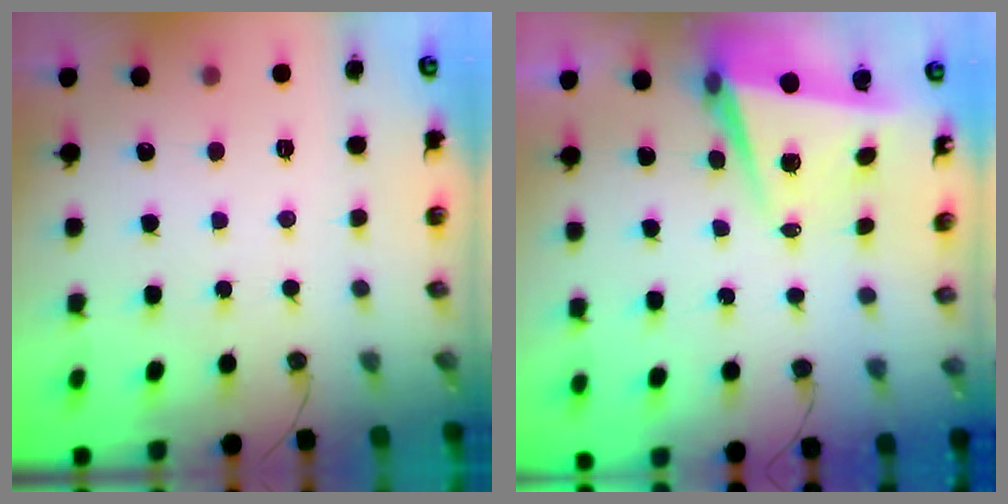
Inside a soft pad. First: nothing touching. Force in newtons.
{"total": 6.3, "press": 4.6, "slide": 4.2}